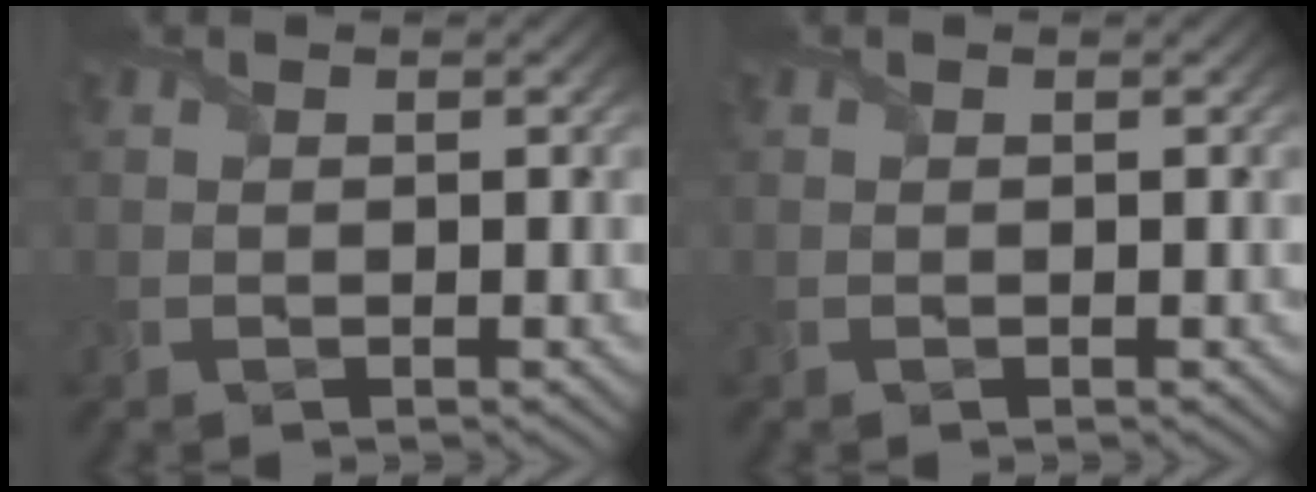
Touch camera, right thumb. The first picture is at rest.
{"total": 0.0}